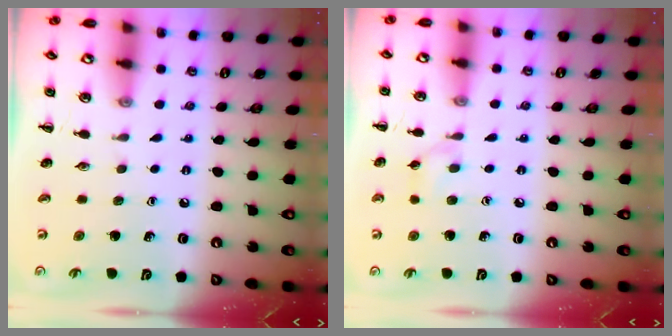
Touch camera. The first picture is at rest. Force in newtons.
{"total": 5.9, "press": 5.5, "slide": 2.2}